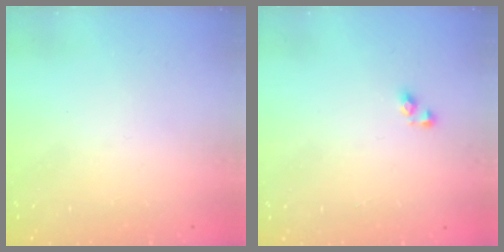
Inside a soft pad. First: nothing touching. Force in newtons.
{"total": 3.1, "press": 3.1, "slide": 0.2}